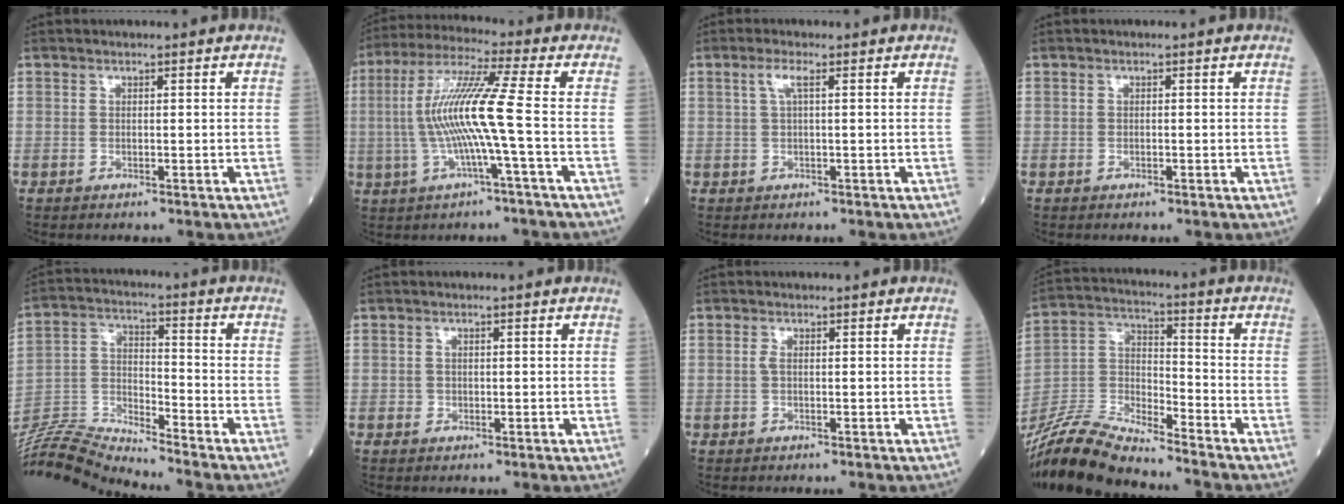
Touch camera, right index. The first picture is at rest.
{"total": 11.4, "force": [-1.2, -1.1, 11.3], "torque": [-0.231, 0.013, -0.028]}
{"total": 1.8, "force": [0.4, 0.1, 1.7], "torque": [-0.039, 0.010, 0.008]}
{"total": 0.0}
{"total": 10.0, "force": [-9.9, -1.5, 0.4], "torque": [-0.016, 0.019, -0.188]}
{"total": 0.6, "force": [-0.2, 0.6, 0.0], "torque": [0.001, 0.004, -0.005]}
{"total": 0.6, "force": [-0.2, 0.1, 0.6], "torque": [-0.013, 0.001, -0.007]}
{"total": 14.1, "force": [-13.2, 0.9, 4.8], "torque": [-0.100, 0.006, -0.257]}